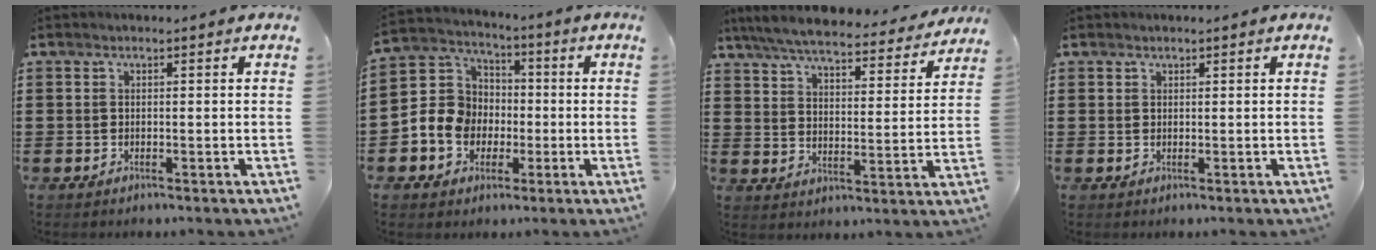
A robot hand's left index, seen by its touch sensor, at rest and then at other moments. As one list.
[{"total": 8.3, "force": [-2.0, 7.6, 2.8], "torque": [-0.091, 0.022, -0.039]}, {"total": 6.7, "force": [6.3, 0.4, 2.2], "torque": [-0.071, -0.039, 0.109]}, {"total": 0.6, "force": [0.6, 0.3, 0.0], "torque": [-0.002, 0.000, 0.012]}]